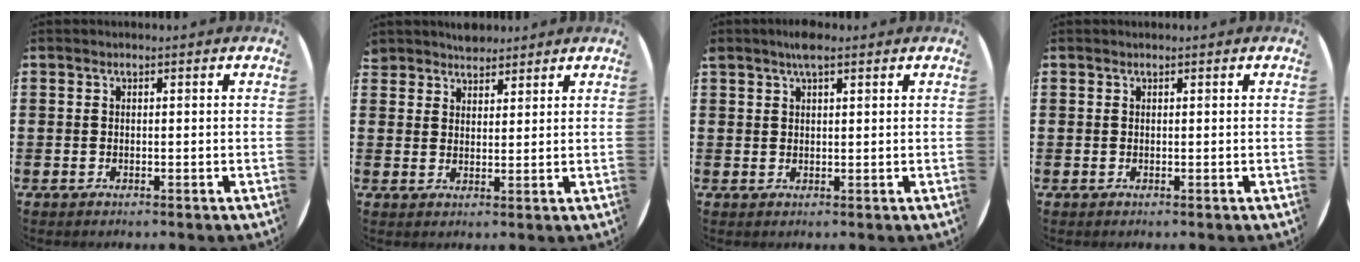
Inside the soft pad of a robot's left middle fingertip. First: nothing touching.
{"total": 3.0, "force": [2.8, 0.8, -0.3], "torque": [-0.003, -0.002, 0.056]}
{"total": 2.7, "force": [2.1, 0.7, 1.5], "torque": [-0.025, 0.002, 0.036]}
{"total": 0.0}